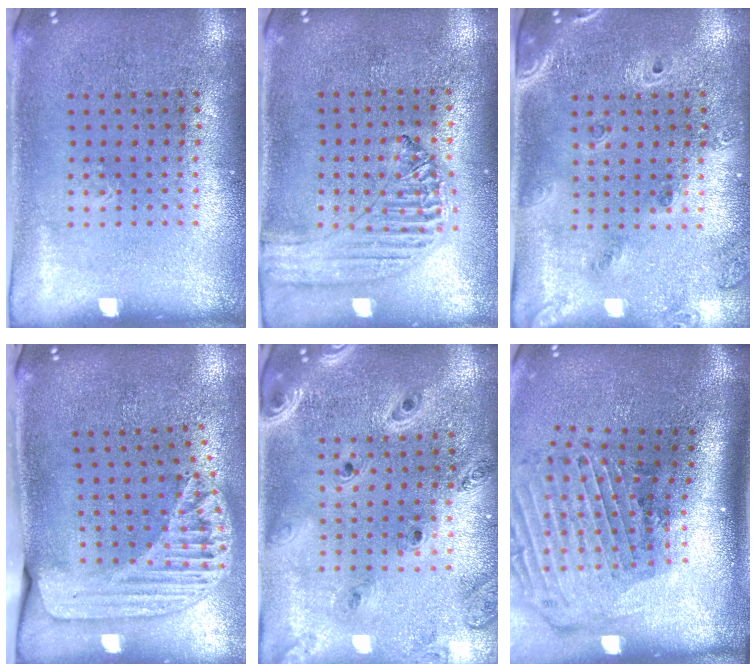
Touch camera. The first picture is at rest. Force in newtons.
{"total": 1.2, "press": 1.2, "slide": 0.1}
{"total": 1.7, "press": 1.5, "slide": 0.7}
{"total": 1.8, "press": 1.6, "slide": 0.9}
{"total": 1.5, "press": 1.5, "slide": 0.3}
{"total": 3.2, "press": 2.1, "slide": 2.4}